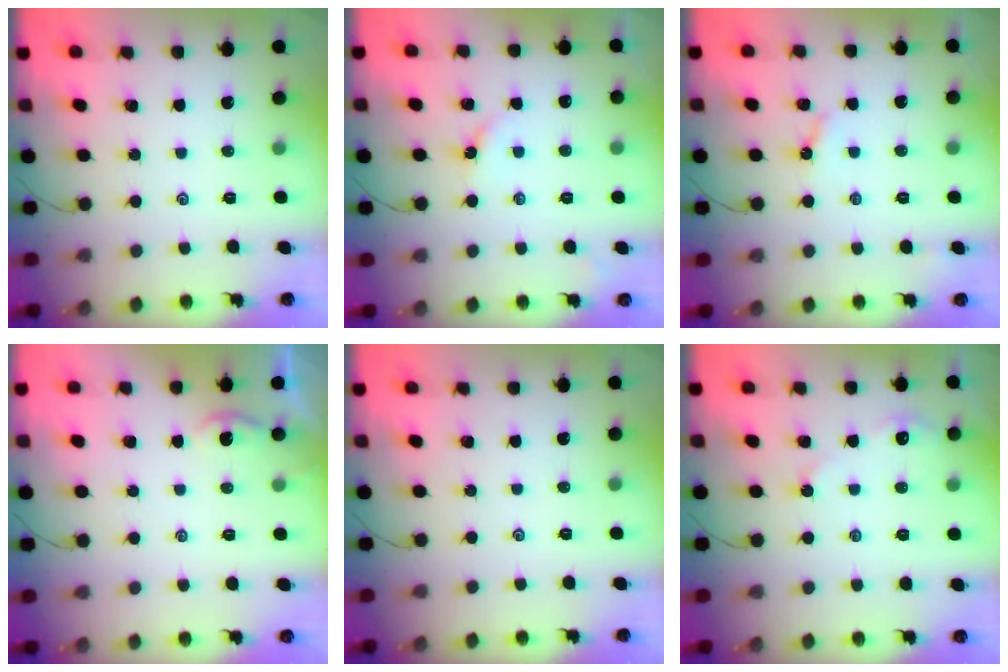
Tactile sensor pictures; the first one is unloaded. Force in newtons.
{"total": 2.6, "press": 2.6, "slide": 0.3}
{"total": 3.5, "press": 3.5, "slide": 0.3}
{"total": 0.6, "press": 0.6, "slide": 0.2}
{"total": 0.0}
{"total": 2.8, "press": 2.8, "slide": 0.4}